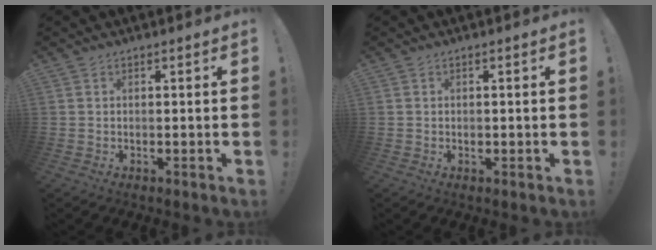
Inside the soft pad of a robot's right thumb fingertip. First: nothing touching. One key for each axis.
{"total": 0.6, "fx": -0.2, "fy": 0.5, "fz": 0.2, "tx": -0.004, "ty": 0.002, "tz": -0.003}